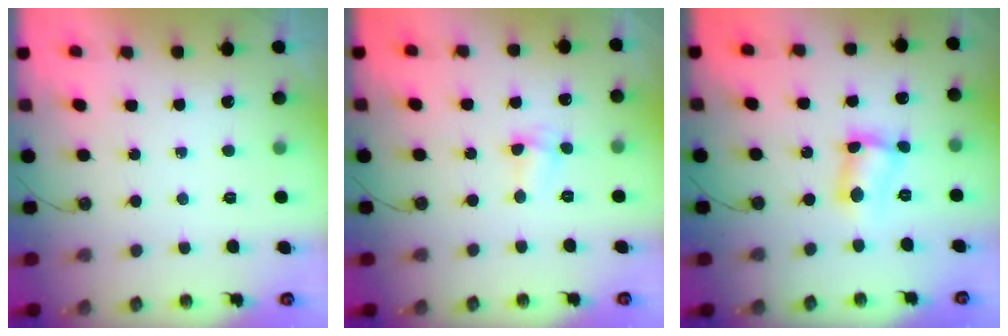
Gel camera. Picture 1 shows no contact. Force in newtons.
{"total": 2.8, "press": 2.8, "slide": 0.5}
{"total": 7.1, "press": 7.0, "slide": 0.4}